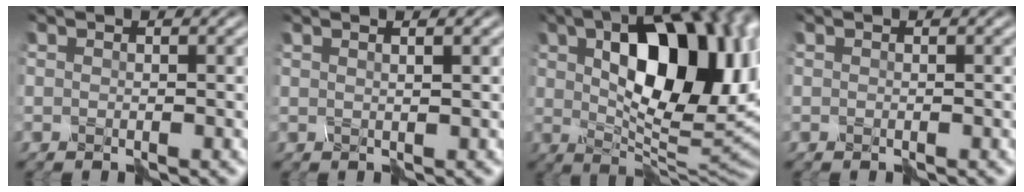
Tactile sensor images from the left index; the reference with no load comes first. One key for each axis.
{"total": 3.0, "fx": 1.6, "fy": 1.4, "fz": 2.1, "tx": -0.007, "ty": 0.016, "tz": -0.007}
{"total": 15.3, "fx": 3.8, "fy": 7.8, "fz": 12.7, "tx": -0.182, "ty": 0.010, "tz": 0.061}
{"total": 0.0}